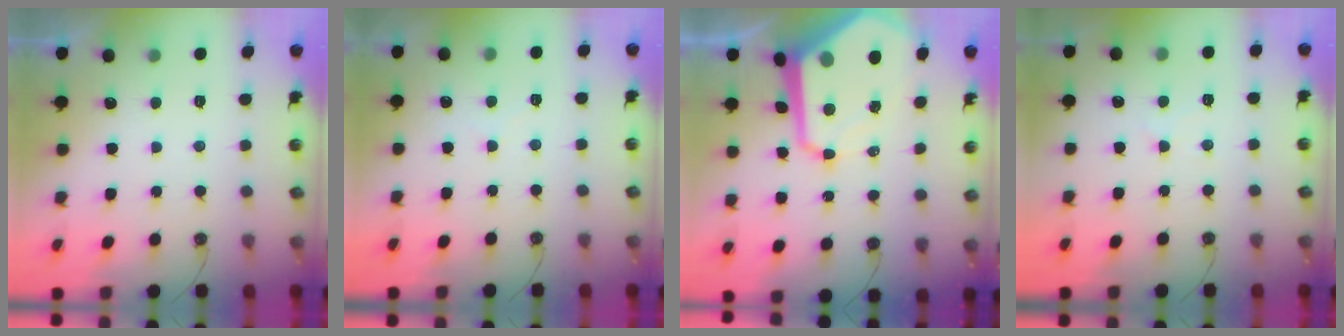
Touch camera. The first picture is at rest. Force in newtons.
{"total": 2.8, "press": 2.8, "slide": 0.5}
{"total": 16.0, "press": 15.9, "slide": 1.4}
{"total": 5.9, "press": 5.8, "slide": 0.8}